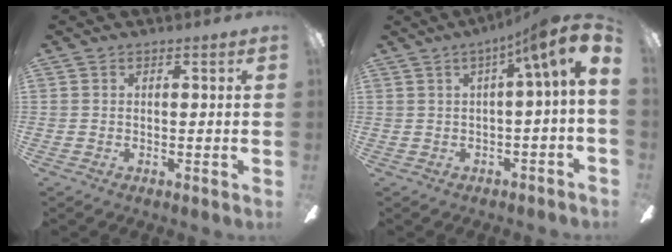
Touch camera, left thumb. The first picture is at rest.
{"total": 9.4, "force": [3.6, 1.1, 8.6], "torque": [-0.131, -0.022, 0.056]}